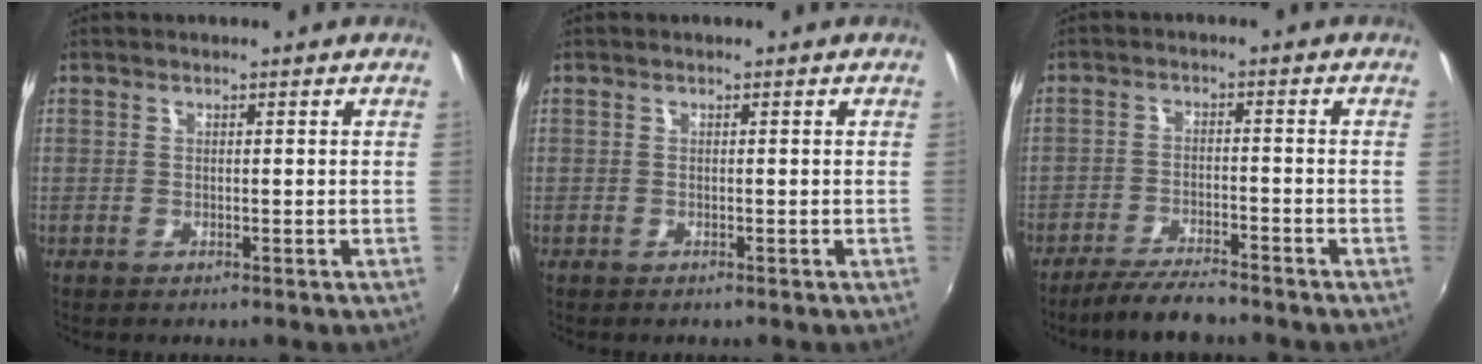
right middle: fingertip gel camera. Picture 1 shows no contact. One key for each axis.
{"total": 0.0}
{"total": 7.7, "fx": -6.8, "fy": 1.1, "fz": 3.4, "tx": -0.083, "ty": -0.011, "tz": -0.116}